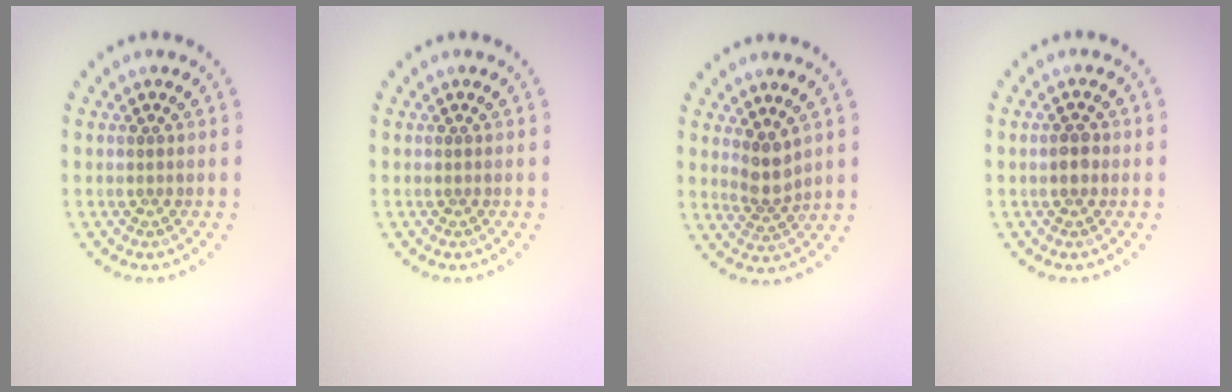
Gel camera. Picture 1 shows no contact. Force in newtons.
{"total": 0.0}
{"total": 2.5, "press": 2.0, "slide": 1.5}
{"total": 1.4, "press": 1.4, "slide": 0.2}